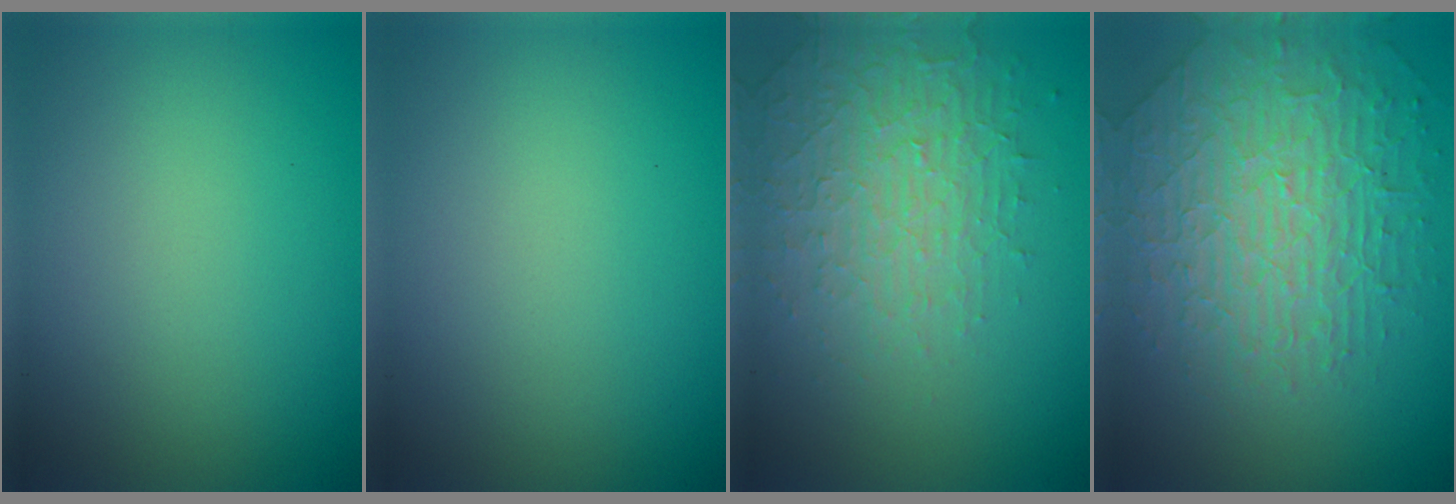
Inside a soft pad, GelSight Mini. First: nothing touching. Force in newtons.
{"total": 0.0}
{"total": 4.5, "press": 3.1, "slide": 3.3}
{"total": 5.3, "press": 4.8, "slide": 2.2}